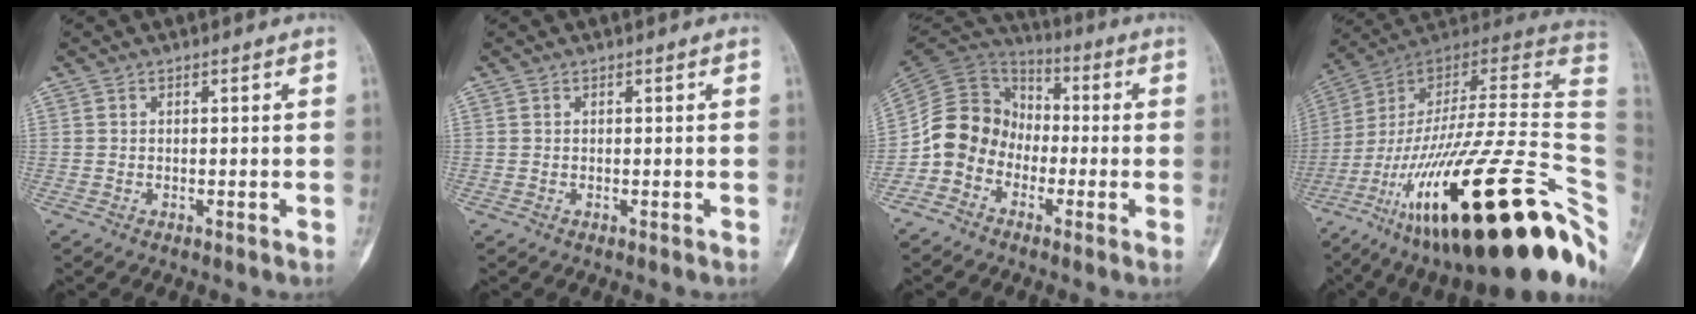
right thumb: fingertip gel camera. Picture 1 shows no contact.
{"total": 0.0}
{"total": 12.0, "force": [-3.7, 10.3, 4.9], "torque": [-0.068, 0.064, -0.082]}
{"total": 38.2, "force": [-14.0, 10.7, 33.9], "torque": [-0.458, 0.080, -0.231]}